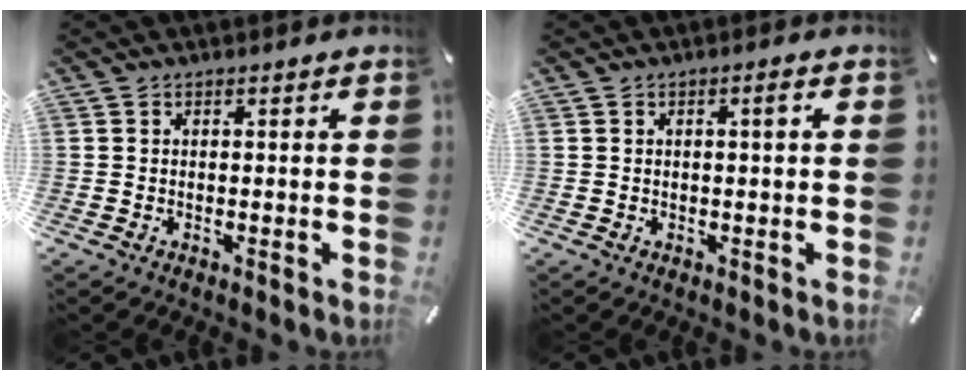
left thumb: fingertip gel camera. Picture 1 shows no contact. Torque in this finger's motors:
{"motor_torque": [-0.15, -0.05, -0.09, 0.00, 0.00]}